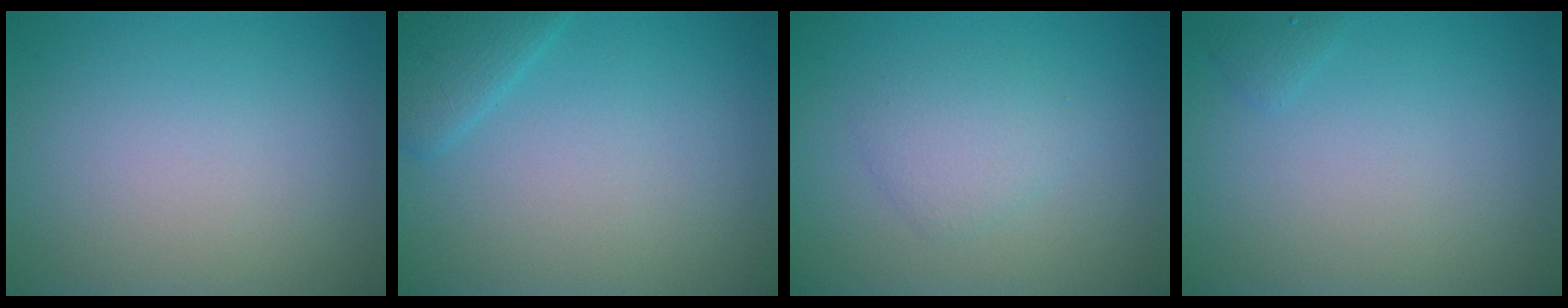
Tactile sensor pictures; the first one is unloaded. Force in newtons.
{"total": 2.3, "press": 2.3, "slide": 0.1}
{"total": 2.2, "press": 2.2, "slide": 0.0}
{"total": 0.6, "press": 0.6, "slide": 0.1}